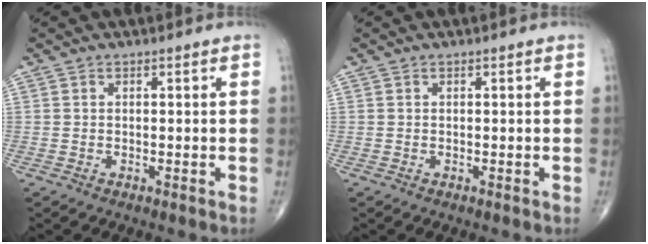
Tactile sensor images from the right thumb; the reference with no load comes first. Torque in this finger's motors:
{"motor_torque": [-0.11, 0.10, 0.06, 0.06, 0.01]}